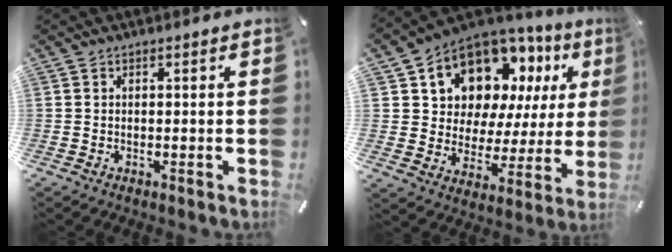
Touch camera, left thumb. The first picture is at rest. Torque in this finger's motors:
{"motor_torque": [1.51, 0.66, 2.08, -0.69, 0.20]}